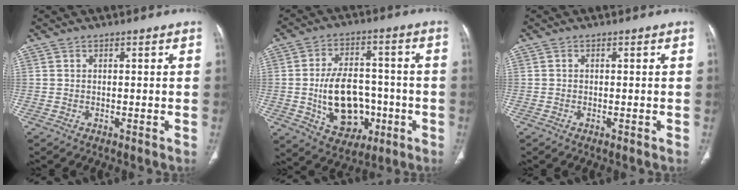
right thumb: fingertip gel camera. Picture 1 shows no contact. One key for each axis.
{"total": 15.2, "fx": -3.0, "fy": 10.3, "fz": 10.7, "tx": -0.145, "ty": 0.024, "tz": -0.032}
{"total": 0.5, "fx": -0.3, "fy": 0.2, "fz": 0.4, "tx": -0.009, "ty": -0.001, "tz": -0.004}